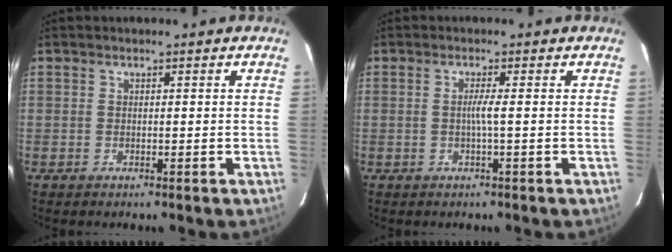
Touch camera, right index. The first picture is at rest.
{"total": 1.7, "force": [-0.2, -0.5, 1.6], "torque": [-0.033, 0.000, -0.004]}